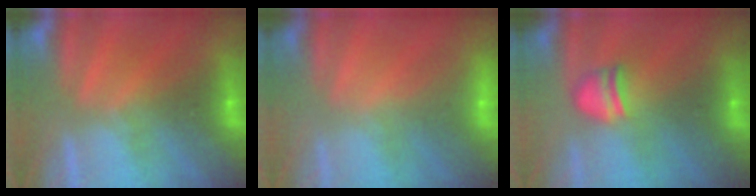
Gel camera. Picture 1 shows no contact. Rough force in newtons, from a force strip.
{"total": 2.3}
{"total": 2.3}